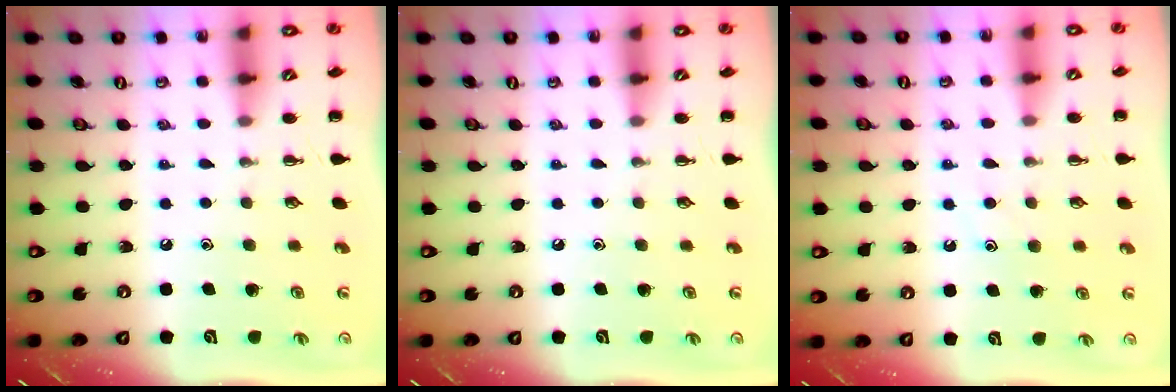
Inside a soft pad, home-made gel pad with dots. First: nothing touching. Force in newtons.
{"total": 0.0}
{"total": 7.2, "press": 7.2, "slide": 1.1}